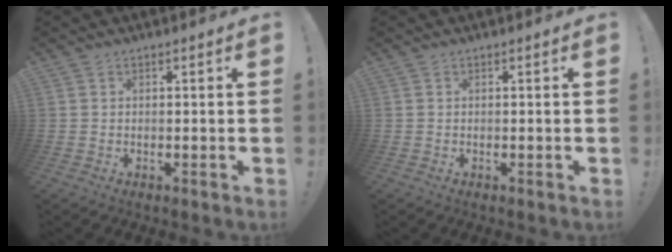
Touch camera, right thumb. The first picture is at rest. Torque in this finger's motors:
{"motor_torque": [-0.14, -0.03, -0.25, 0.38, 0.11]}